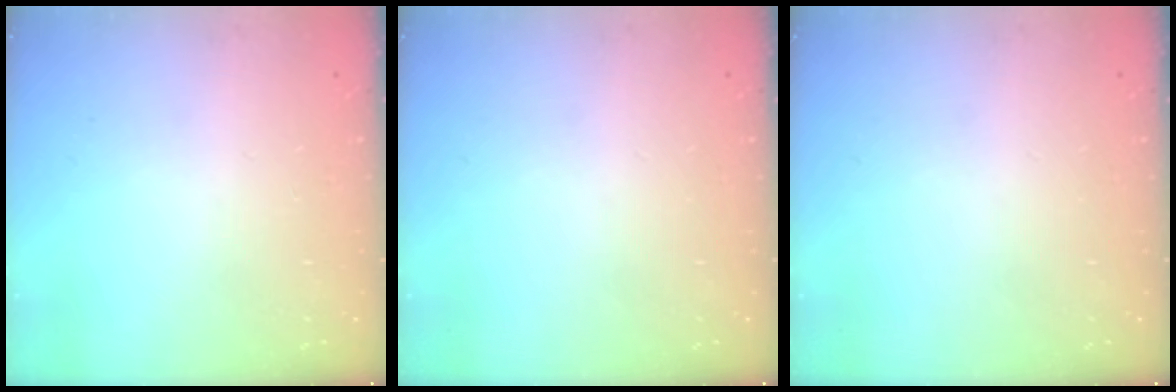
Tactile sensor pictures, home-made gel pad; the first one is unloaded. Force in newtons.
{"total": 0.0}
{"total": 0.0}